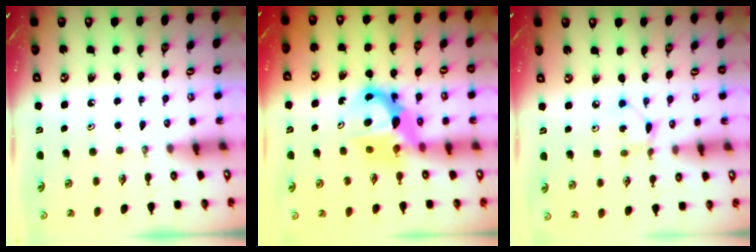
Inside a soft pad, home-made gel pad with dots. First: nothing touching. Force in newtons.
{"total": 8.4, "press": 8.4, "slide": 0.9}
{"total": 1.9, "press": 1.9, "slide": 0.1}